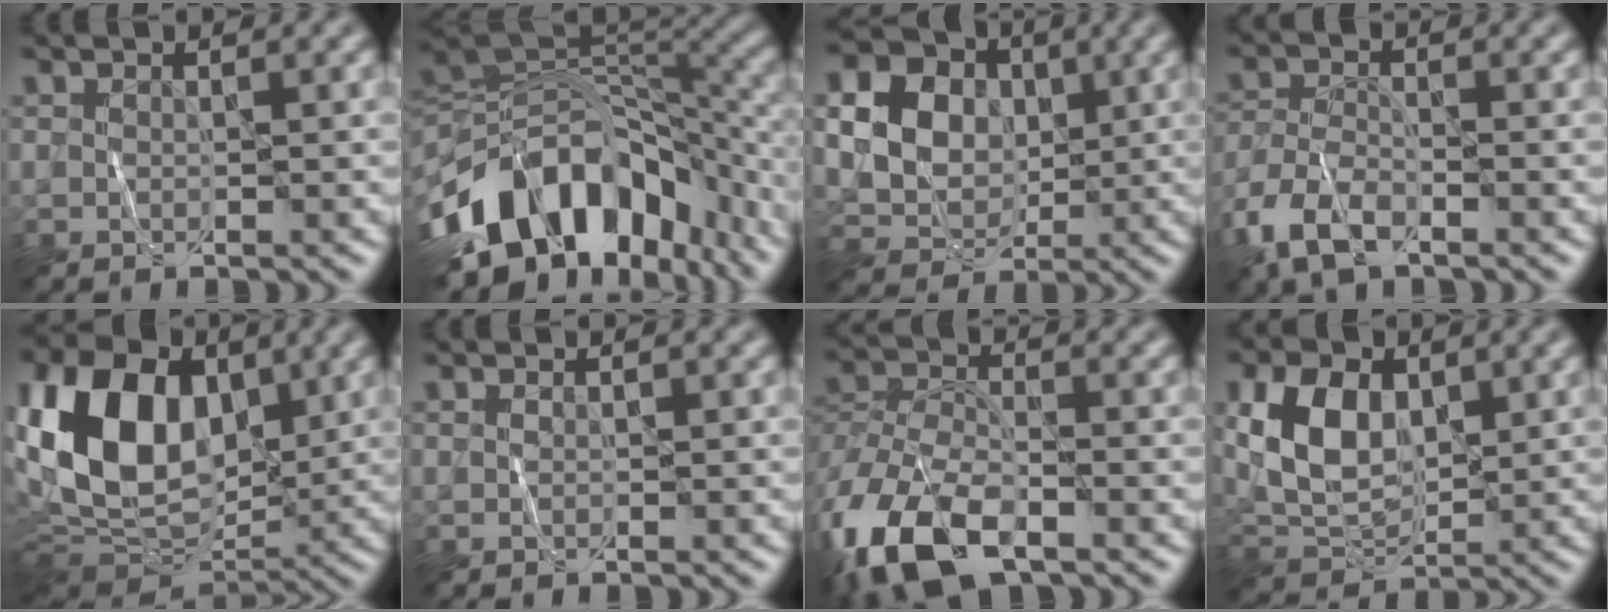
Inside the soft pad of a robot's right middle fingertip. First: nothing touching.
{"total": 14.9, "force": [-7.0, 8.9, 9.6], "torque": [-0.172, 0.012, -0.120]}
{"total": 16.7, "force": [4.0, 14.7, 6.8], "torque": [-0.184, 0.036, 0.051]}
{"total": 5.5, "force": [-3.6, 2.5, 3.3], "torque": [-0.076, -0.005, -0.080]}
{"total": 14.5, "force": [2.7, 9.6, 10.5], "torque": [-0.223, 0.021, 0.037]}
{"total": 0.0}
{"total": 10.9, "force": [-6.6, 5.0, 7.1], "torque": [-0.159, -0.014, -0.135]}
{"total": 6.8, "force": [1.4, 4.5, 4.9], "torque": [-0.107, 0.004, 0.027]}